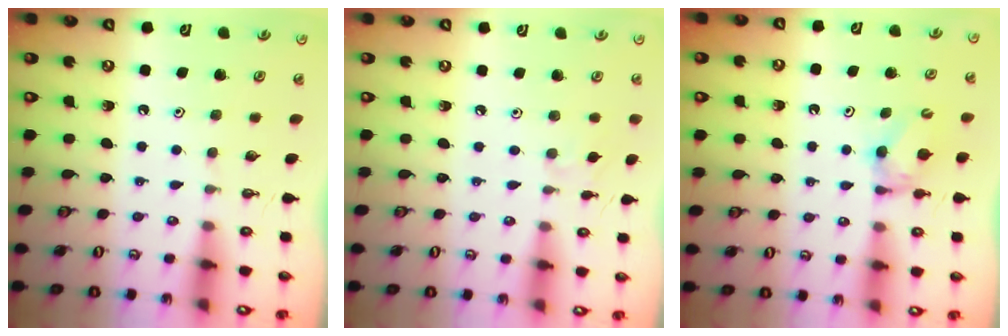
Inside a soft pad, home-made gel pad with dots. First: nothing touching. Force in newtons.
{"total": 2.4, "press": 2.4, "slide": 0.6}
{"total": 5.7, "press": 5.7, "slide": 0.4}